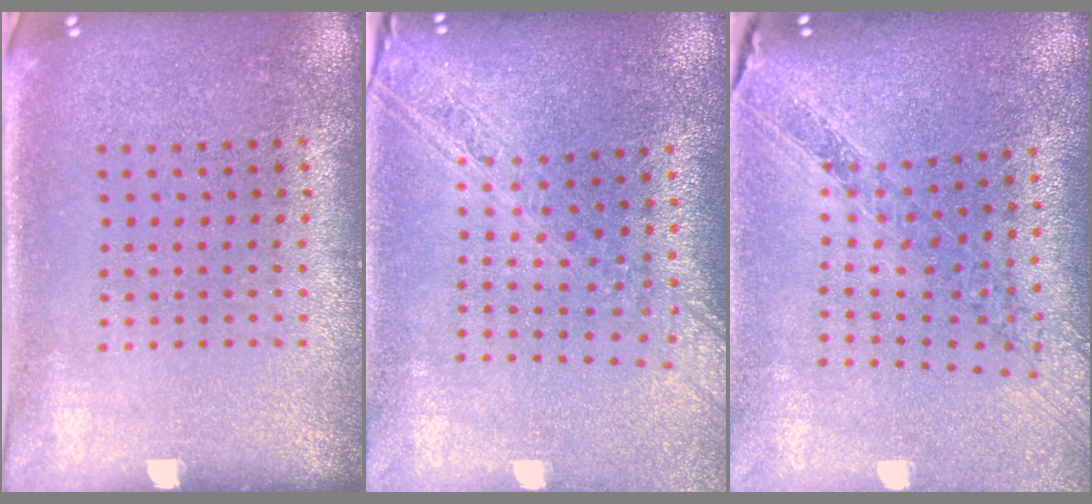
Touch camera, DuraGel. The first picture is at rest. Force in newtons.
{"total": 2.1, "press": 1.8, "slide": 1.1}
{"total": 1.2, "press": 1.2, "slide": 0.3}